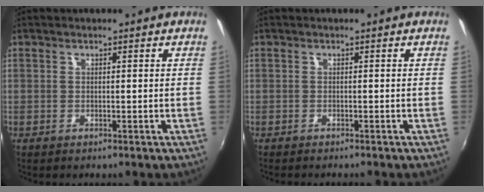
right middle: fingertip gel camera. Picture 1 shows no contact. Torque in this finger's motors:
{"motor_torque": [0.05, -0.05, 0.00, 0.00]}